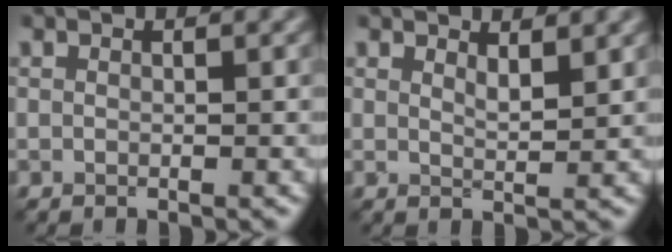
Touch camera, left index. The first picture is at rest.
{"total": 1.7, "force": [1.4, 0.3, 0.9], "torque": [-0.014, -0.001, 0.025]}